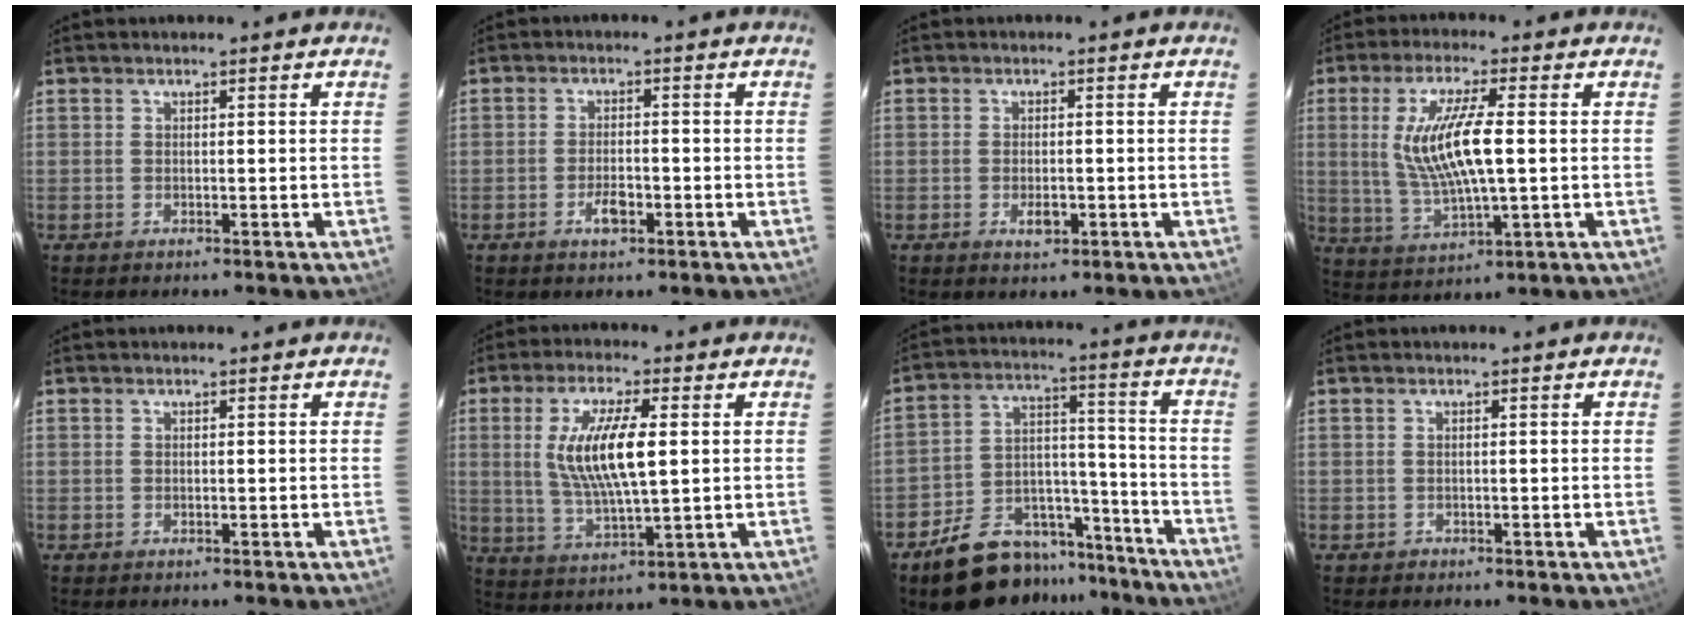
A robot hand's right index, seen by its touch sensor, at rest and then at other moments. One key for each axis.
{"total": 3.8, "fx": -1.9, "fy": 1.8, "fz": 2.7, "tx": -0.056, "ty": -0.001, "tz": -0.031}
{"total": 2.9, "fx": -1.1, "fy": 1.6, "fz": 2.1, "tx": -0.039, "ty": -0.003, "tz": -0.016}
{"total": 12.7, "fx": 0.9, "fy": 2.9, "fz": 12.3, "tx": -0.239, "ty": -0.007, "tz": 0.029}
{"total": 0.0}
{"total": 12.2, "fx": 1.8, "fy": 3.2, "fz": 11.6, "tx": -0.226, "ty": -0.003, "tz": 0.040}
{"total": 16.6, "fx": -13.2, "fy": 8.6, "fz": 5.2, "tx": -0.103, "ty": 0.060, "tz": -0.182}
{"total": 0.7, "fx": -0.4, "fy": 0.5, "fz": 0.0, "tx": 0.002, "ty": 0.003, "tz": -0.004}